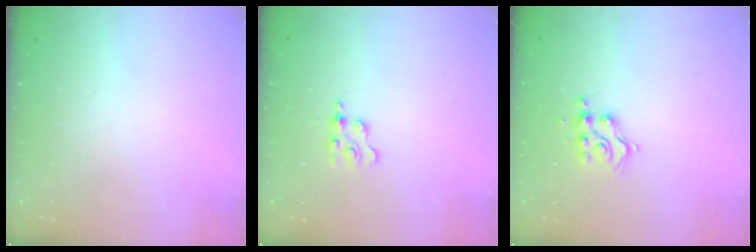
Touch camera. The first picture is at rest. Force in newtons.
{"total": 1.4, "press": 1.3, "slide": 0.3}
{"total": 7.4, "press": 7.4, "slide": 0.5}